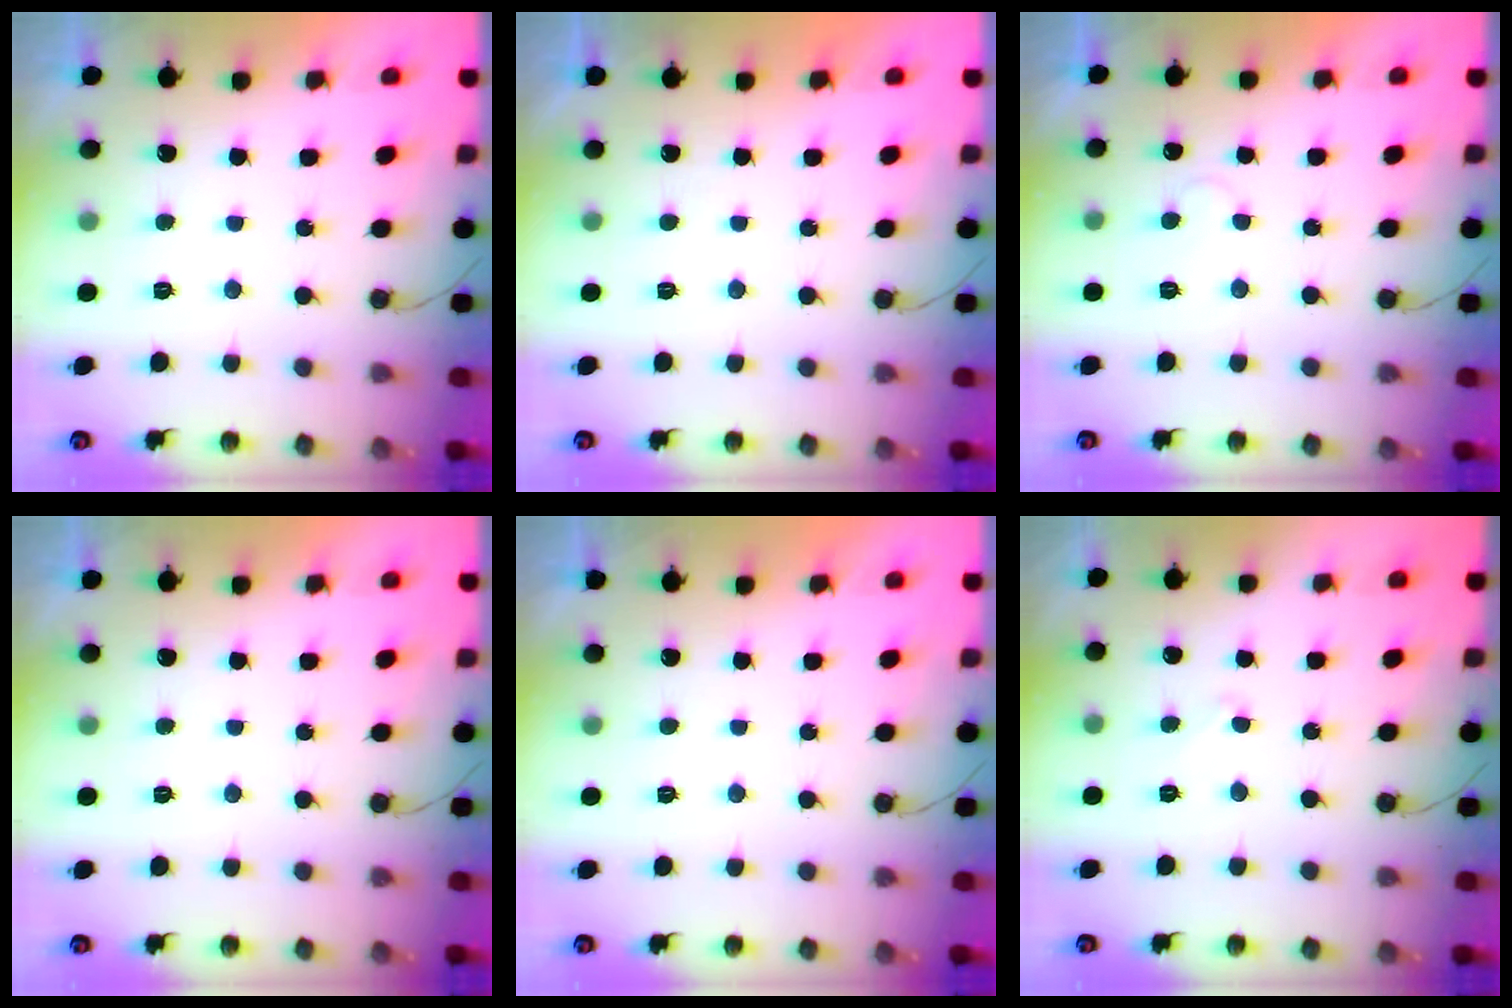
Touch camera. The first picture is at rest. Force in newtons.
{"total": 1.8, "press": 1.7, "slide": 0.1}
{"total": 6.7, "press": 6.7, "slide": 0.6}
{"total": 0.0}
{"total": 1.8, "press": 1.8, "slide": 0.0}
{"total": 3.1, "press": 3.1, "slide": 0.2}